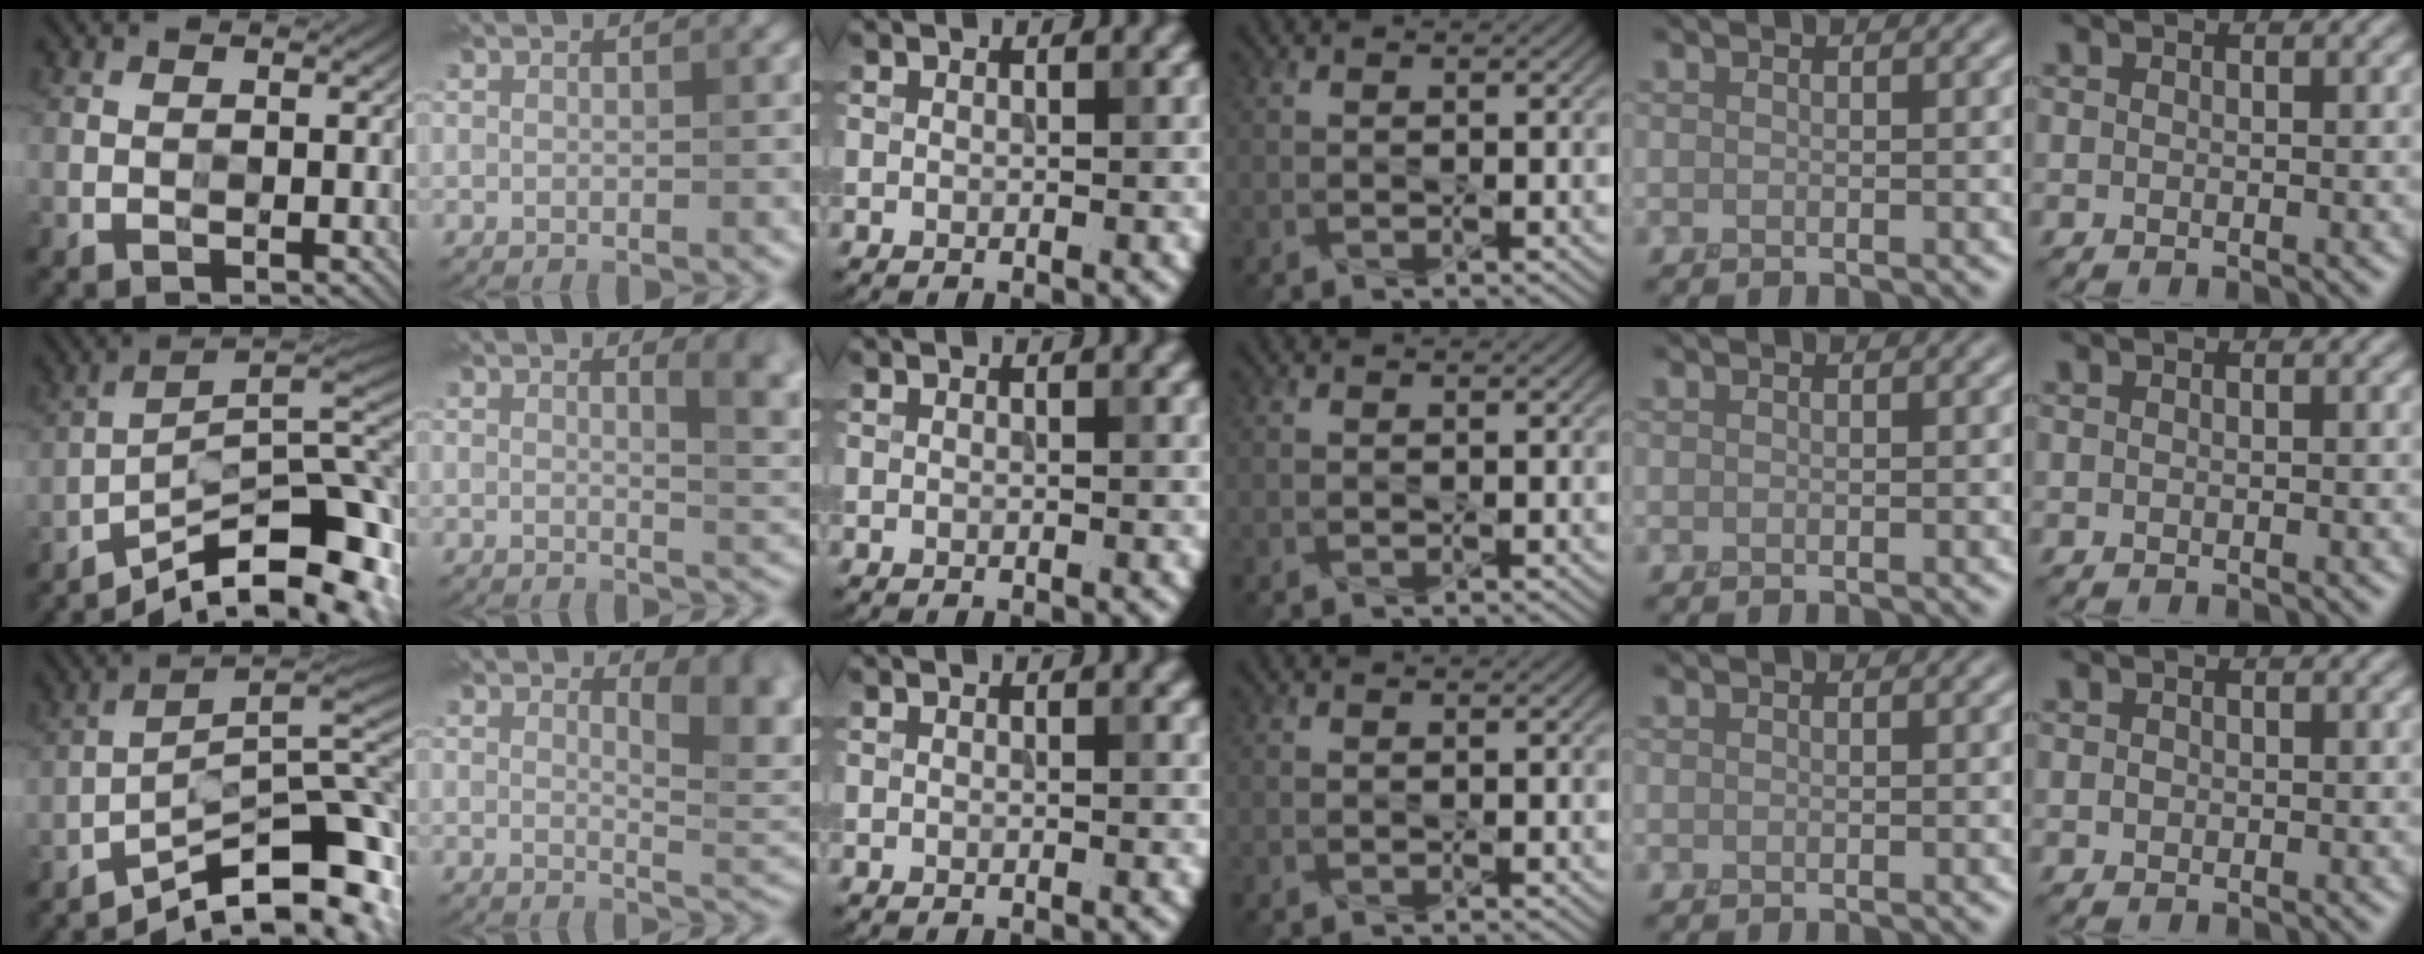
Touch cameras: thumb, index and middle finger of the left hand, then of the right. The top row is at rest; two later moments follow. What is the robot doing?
{"motion": "press", "object": "syringe"}